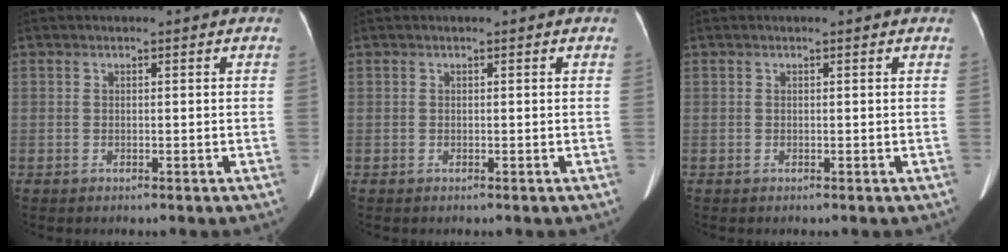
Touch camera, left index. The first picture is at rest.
{"total": 0.0}
{"total": 0.0}